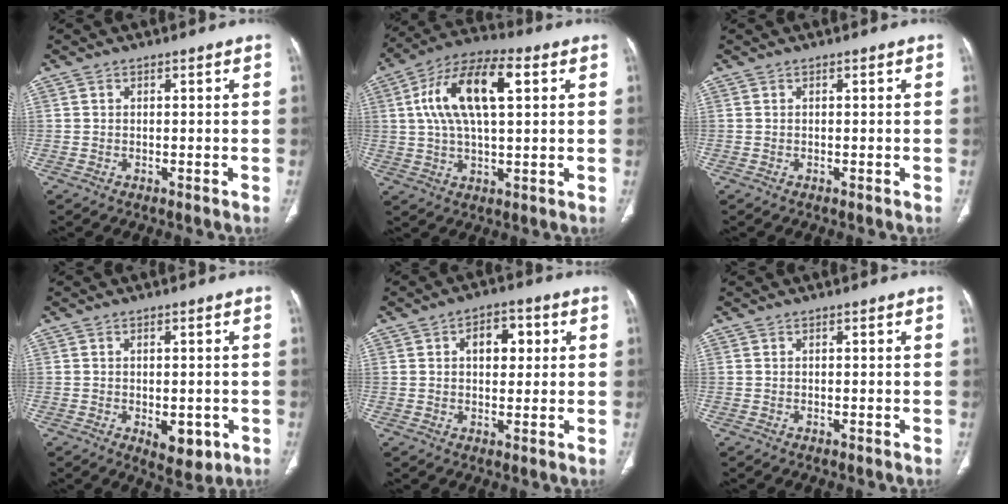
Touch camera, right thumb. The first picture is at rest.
{"total": 15.8, "force": [4.1, 6.9, 13.6], "torque": [-0.252, 0.020, 0.069]}
{"total": 0.0}
{"total": 5.7, "force": [-1.7, 3.0, 4.5], "torque": [-0.047, -0.005, -0.010]}
{"total": 6.9, "force": [1.8, 4.3, 5.1], "torque": [-0.046, 0.006, 0.025]}
{"total": 0.0}